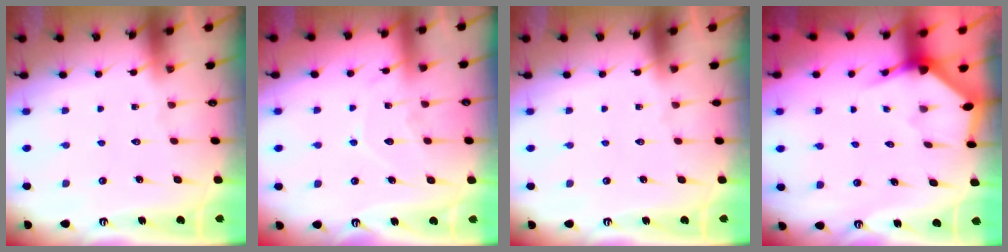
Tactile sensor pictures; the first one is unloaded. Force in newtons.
{"total": 8.5, "press": 8.5, "slide": 0.7}
{"total": 0.0}
{"total": 3.3, "press": 3.3, "slide": 0.3}